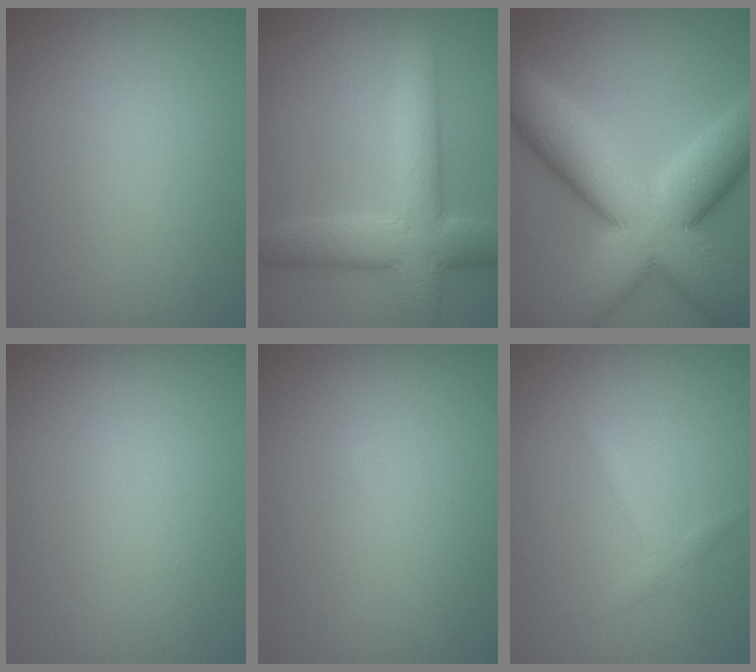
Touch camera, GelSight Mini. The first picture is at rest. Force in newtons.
{"total": 7.8, "press": 7.8, "slide": 0.2}
{"total": 15.1, "press": 15.1, "slide": 1.0}
{"total": 0.0}
{"total": 0.0}
{"total": 1.3, "press": 1.3, "slide": 0.0}